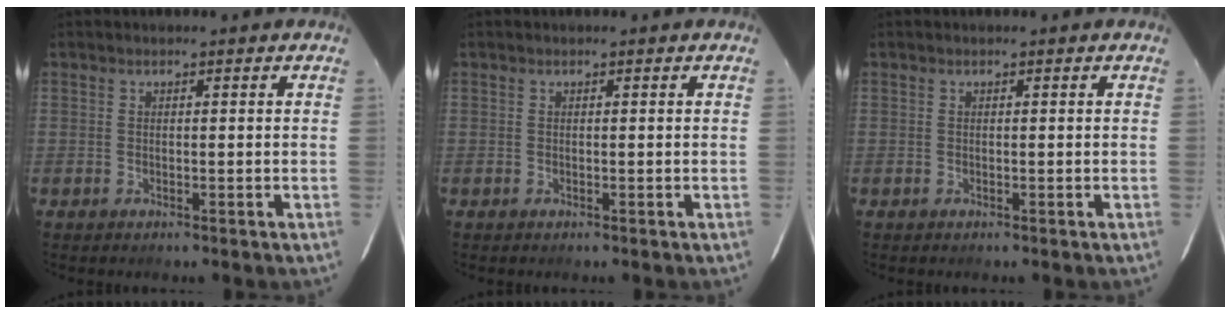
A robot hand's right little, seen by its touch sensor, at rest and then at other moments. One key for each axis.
{"total": 0.0}
{"total": 0.0}